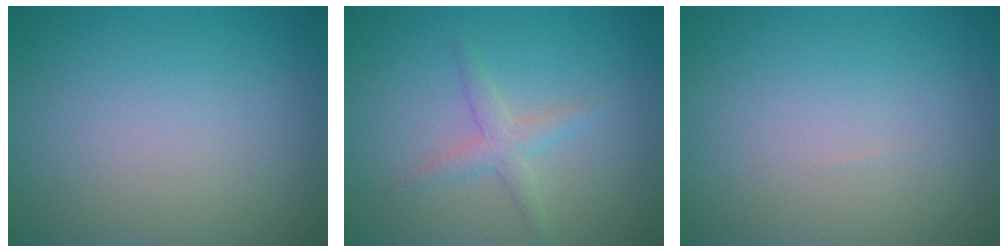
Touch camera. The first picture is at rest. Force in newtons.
{"total": 2.0, "press": 2.0, "slide": 0.1}
{"total": 0.0}